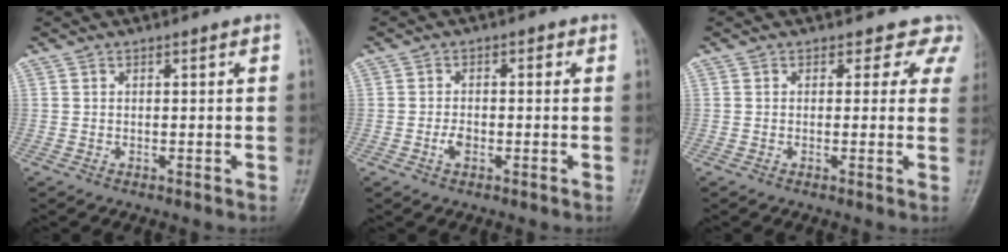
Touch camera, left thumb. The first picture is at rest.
{"total": 2.8, "force": [-0.8, 1.9, 1.9], "torque": [-0.024, 0.007, -0.020]}
{"total": 4.2, "force": [3.2, 2.8, 0.1], "torque": [0.034, -0.014, 0.010]}